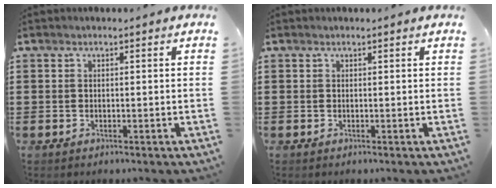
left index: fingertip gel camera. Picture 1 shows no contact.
{"total": 0.0}